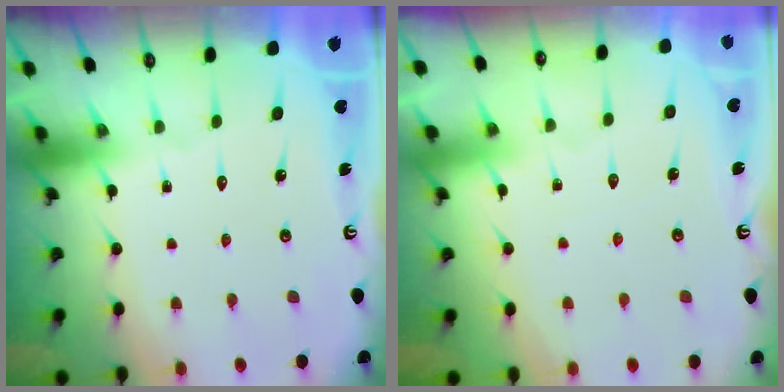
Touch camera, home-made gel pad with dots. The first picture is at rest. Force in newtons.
{"total": 2.4, "press": 2.4, "slide": 0.3}